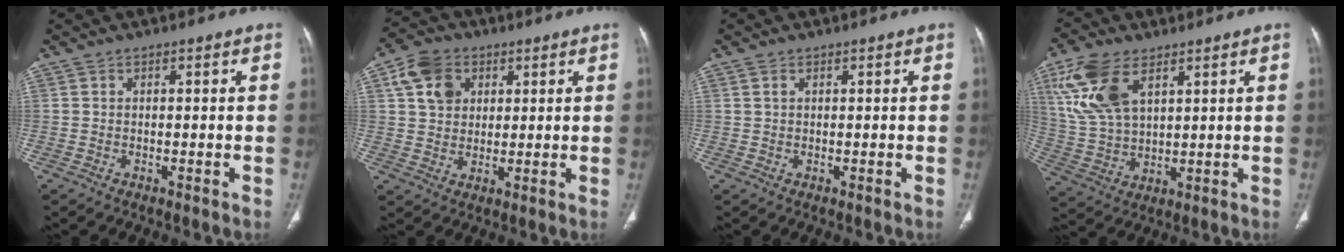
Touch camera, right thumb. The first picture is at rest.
{"total": 8.5, "force": [3.1, 6.7, 4.3], "torque": [-0.056, -0.004, 0.055]}
{"total": 0.9, "force": [0.5, 0.5, 0.6], "torque": [-0.015, 0.005, 0.011]}
{"total": 13.3, "force": [6.0, 7.2, 9.4], "torque": [-0.193, -0.012, 0.127]}